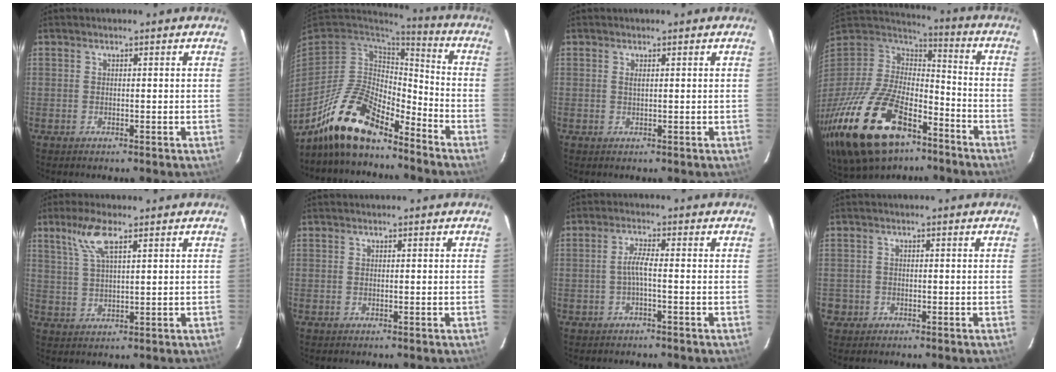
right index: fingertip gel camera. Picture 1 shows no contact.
{"total": 17.2, "force": [-13.6, 5.0, 9.2], "torque": [-0.182, -0.004, -0.258]}
{"total": 0.7, "force": [0.3, 0.1, 0.7], "torque": [-0.013, 0.002, 0.005]}
{"total": 32.9, "force": [-19.7, 16.0, 20.8], "torque": [-0.447, -0.043, -0.320]}
{"total": 6.4, "force": [3.6, 1.5, 5.0], "torque": [-0.106, 0.007, 0.075]}
{"total": 0.0}
{"total": 2.6, "force": [-1.0, -0.1, 2.4], "torque": [-0.048, 0.003, -0.019]}
{"total": 2.4, "force": [-0.9, 2.2, 0.0], "torque": [-0.001, 0.011, -0.011]}